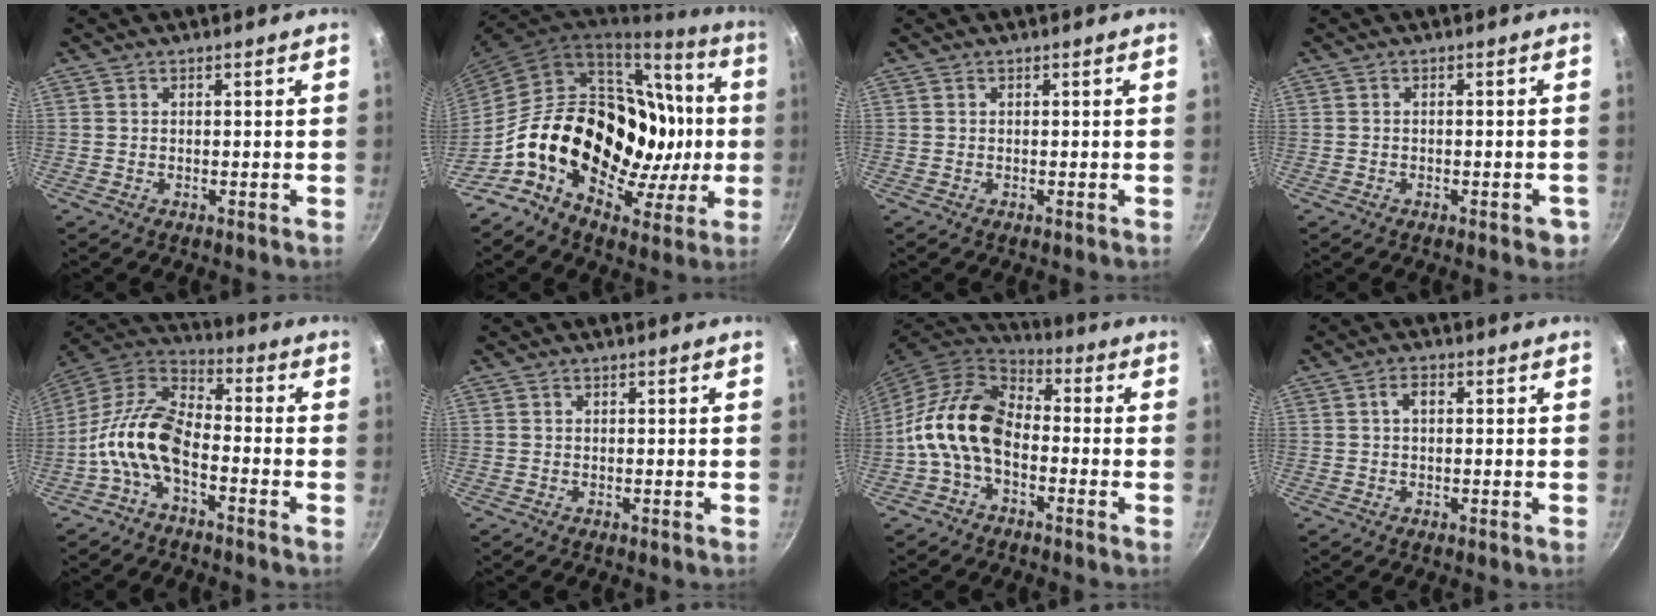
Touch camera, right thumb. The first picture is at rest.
{"total": 29.9, "force": [-1.5, 19.7, 22.4], "torque": [-0.326, 0.040, -0.016]}
{"total": 0.0}
{"total": 3.2, "force": [-1.5, 1.5, 2.4], "torque": [-0.018, 0.009, -0.014]}
{"total": 12.3, "force": [-4.4, 6.3, 9.6], "torque": [-0.186, 0.055, -0.102]}
{"total": 0.0}
{"total": 13.2, "force": [-2.7, 8.6, 9.7], "torque": [-0.163, 0.040, -0.071]}
{"total": 2.3, "force": [0.4, 1.4, 1.8], "torque": [-0.032, 0.008, 0.005]}